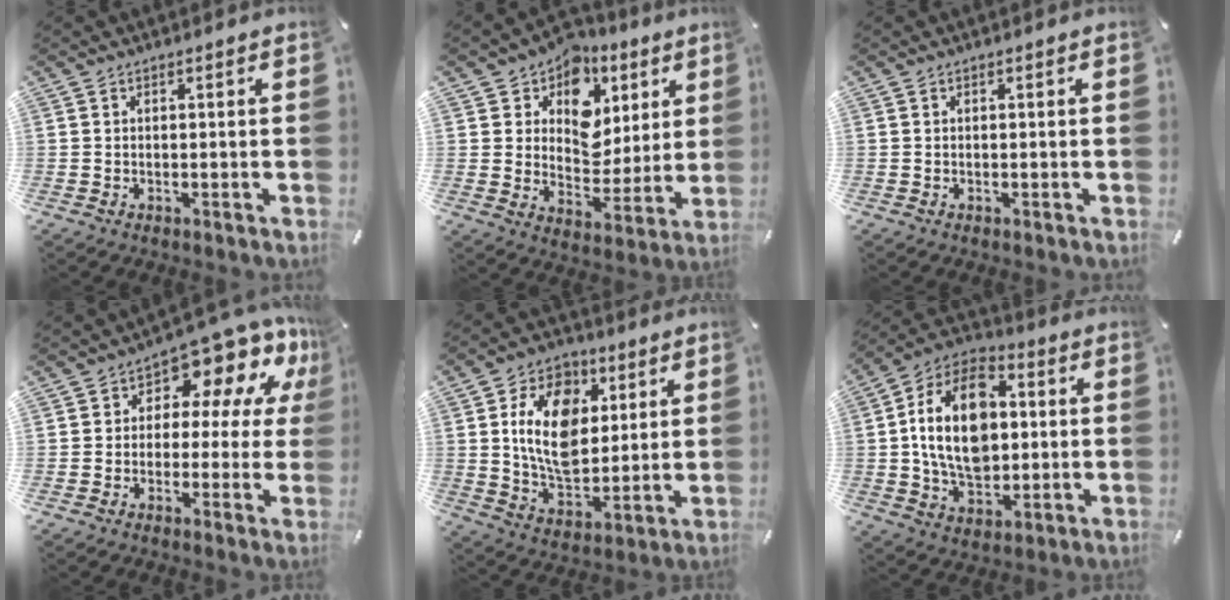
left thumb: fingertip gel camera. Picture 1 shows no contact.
{"total": 10.9, "force": [5.1, 9.0, 3.2], "torque": [-0.049, -0.047, 0.096]}
{"total": 0.0}
{"total": 9.7, "force": [6.0, 5.0, 5.7], "torque": [-0.087, -0.058, 0.106]}
{"total": 15.2, "force": [3.8, 11.0, 9.9], "torque": [-0.183, 0.002, 0.068]}
{"total": 18.3, "force": [1.0, 12.8, 13.1], "torque": [-0.255, 0.010, 0.013]}